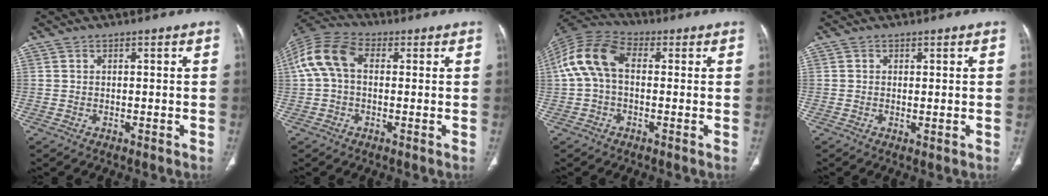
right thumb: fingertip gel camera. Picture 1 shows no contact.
{"total": 10.5, "force": [1.3, 6.9, 7.9], "torque": [-0.163, 0.033, 0.016]}
{"total": 11.5, "force": [1.0, 7.3, 8.9], "torque": [-0.182, 0.032, 0.007]}
{"total": 0.8, "force": [0.1, 0.3, 0.7], "torque": [-0.020, -0.005, 0.003]}